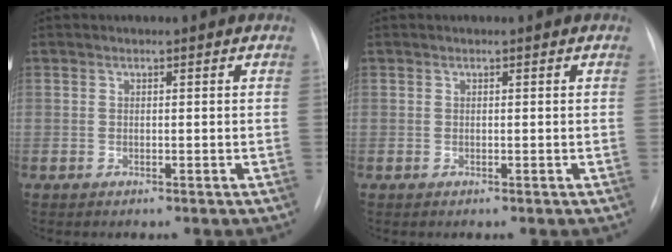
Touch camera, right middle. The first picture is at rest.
{"total": 0.0}